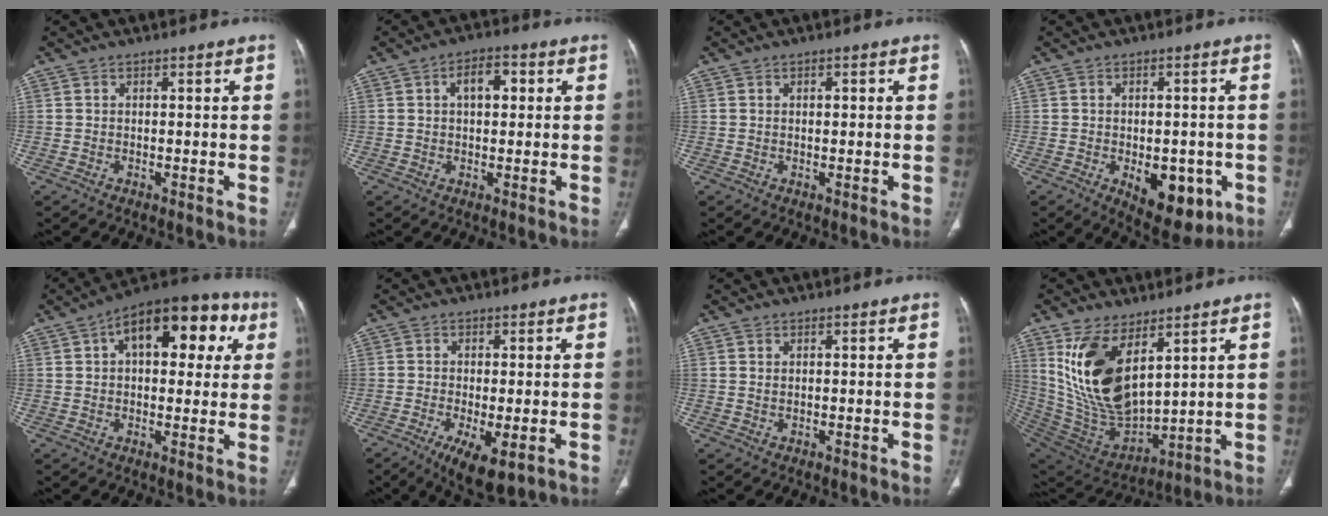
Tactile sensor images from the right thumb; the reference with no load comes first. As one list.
[{"total": 5.7, "force": [1.5, 3.1, 4.5], "torque": [-0.060, 0.008, 0.021]}, {"total": 1.4, "force": [0.4, 0.6, 1.1], "torque": [-0.020, 0.000, 0.007]}, {"total": 10.7, "force": [-3.5, 6.1, 8.2], "torque": [-0.080, 0.002, -0.031]}, {"total": 18.9, "force": [6.2, 9.9, 14.9], "torque": [-0.166, 0.028, 0.082]}, {"total": 8.4, "force": [-3.4, 3.1, 7.0], "torque": [-0.115, -0.014, -0.048]}, {"total": 0.7, "force": [0.5, 0.3, 0.5], "torque": [-0.010, -0.001, 0.010]}, {"total": 18.6, "force": [7.7, 9.1, 14.2], "torque": [-0.256, -0.042, 0.175]}]